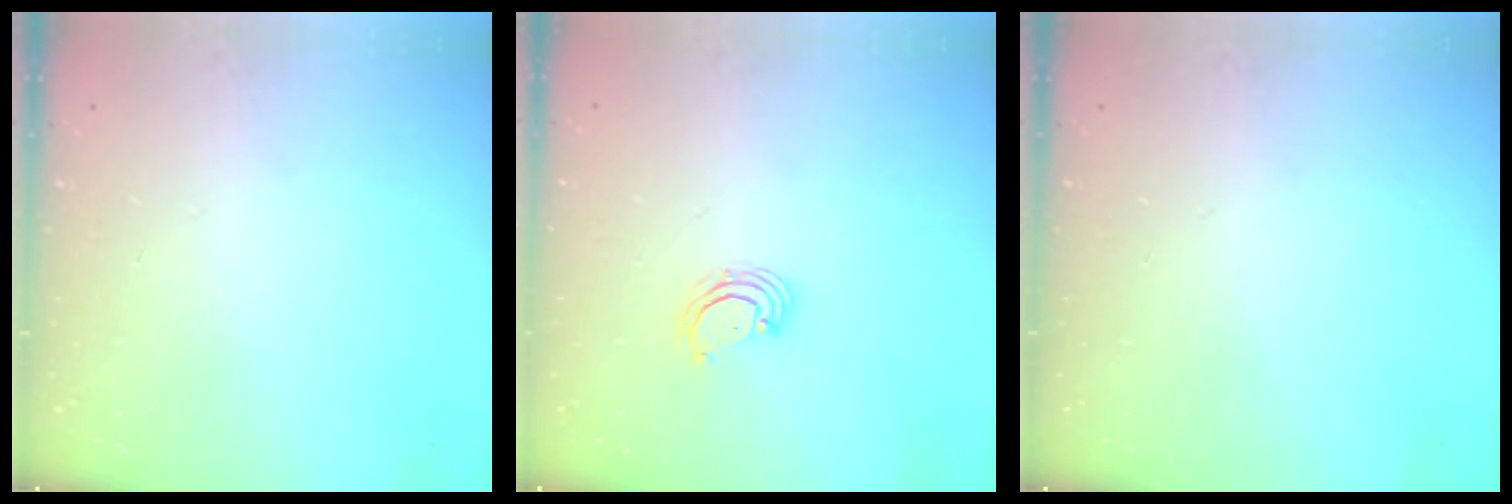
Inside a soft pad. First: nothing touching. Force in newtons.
{"total": 2.4, "press": 2.4, "slide": 0.2}
{"total": 0.0}